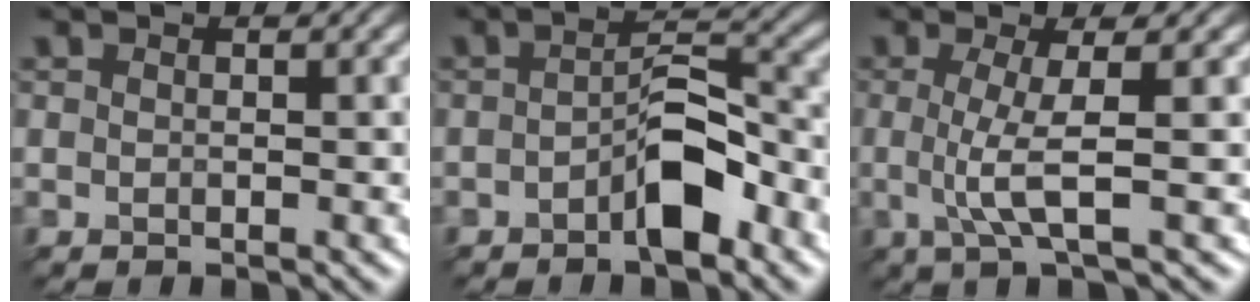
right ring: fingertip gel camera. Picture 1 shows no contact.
{"total": 3.8, "force": [-2.6, 0.7, 2.7], "torque": [-0.053, 0.017, -0.034]}
{"total": 2.8, "force": [0.0, 0.1, 2.8], "torque": [-0.066, 0.002, 0.008]}